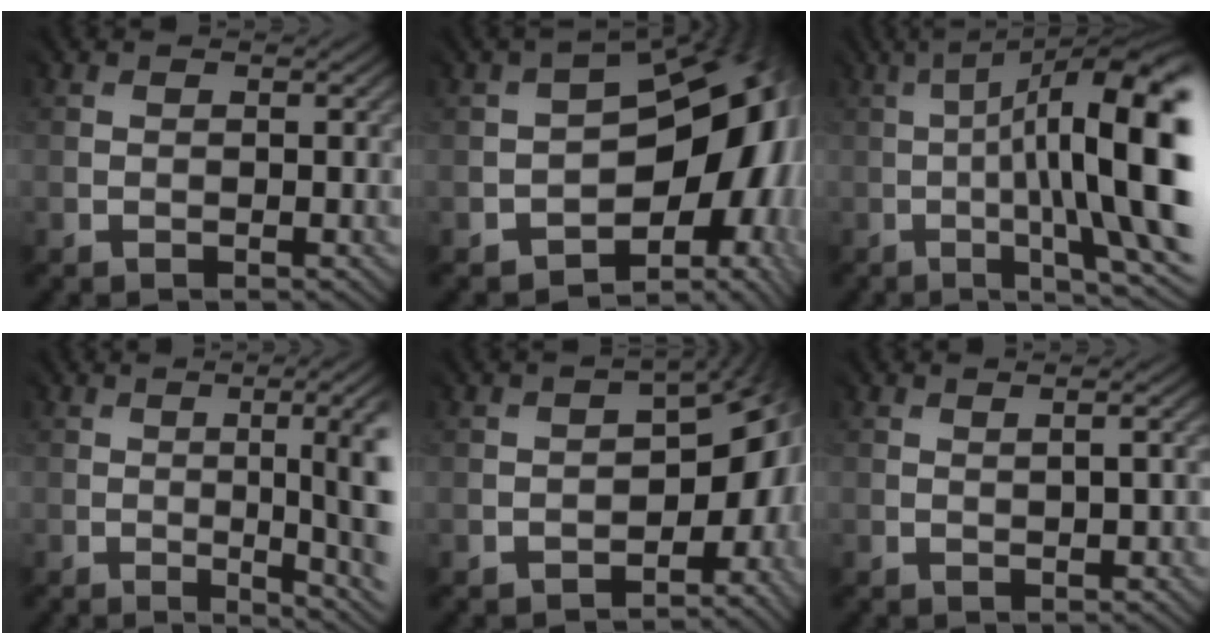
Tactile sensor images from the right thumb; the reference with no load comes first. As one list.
[{"total": 14.2, "force": [-3.2, 8.9, 10.6], "torque": [-0.122, -0.022, -0.030]}, {"total": 16.8, "force": [-0.8, 4.4, 16.2], "torque": [-0.224, 0.015, 0.006]}, {"total": 8.9, "force": [-0.9, 2.1, 8.6], "torque": [-0.094, 0.012, -0.010]}, {"total": 9.8, "force": [-4.5, 5.5, 6.6], "torque": [-0.069, -0.027, -0.058]}, {"total": 1.2, "force": [0.5, 0.3, 1.0], "torque": [-0.003, 0.012, 0.003]}]